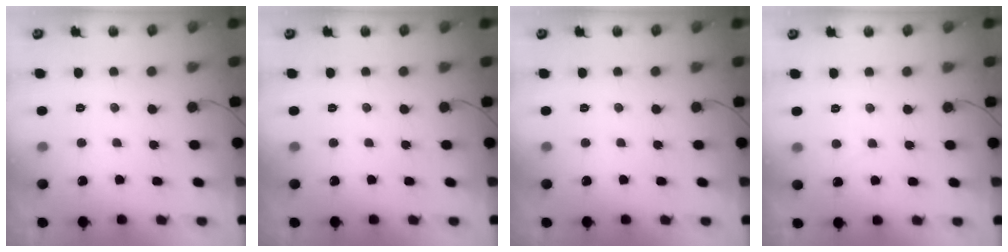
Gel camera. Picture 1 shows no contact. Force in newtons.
{"total": 0.0}
{"total": 0.0}
{"total": 2.2, "press": 2.2, "slide": 0.3}